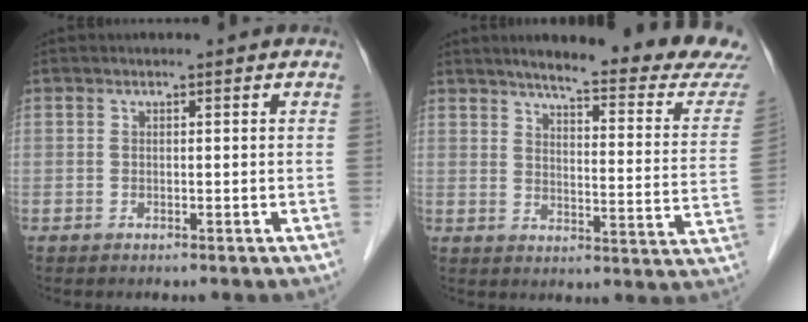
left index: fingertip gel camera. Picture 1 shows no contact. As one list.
[{"total": 20.7, "force": [18.5, 1.1, 9.2], "torque": [-0.117, -0.067, 0.219]}]